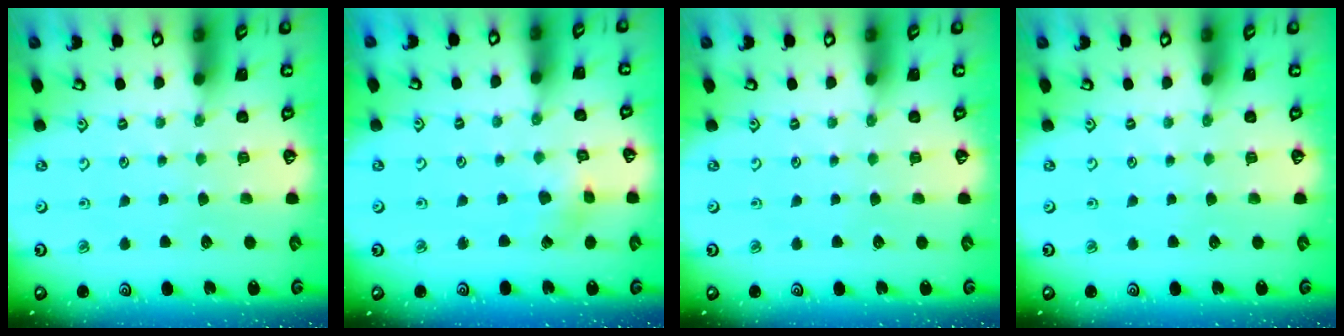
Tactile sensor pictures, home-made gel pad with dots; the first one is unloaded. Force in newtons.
{"total": 1.7, "press": 1.7, "slide": 0.2}
{"total": 0.0}
{"total": 0.0}